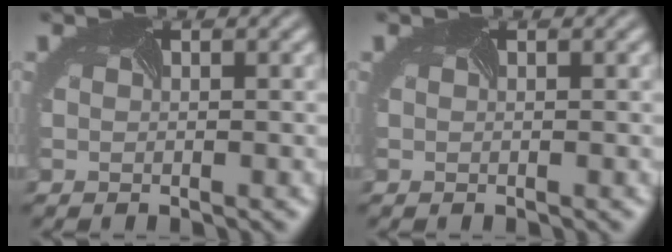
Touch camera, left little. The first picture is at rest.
{"total": 0.0}